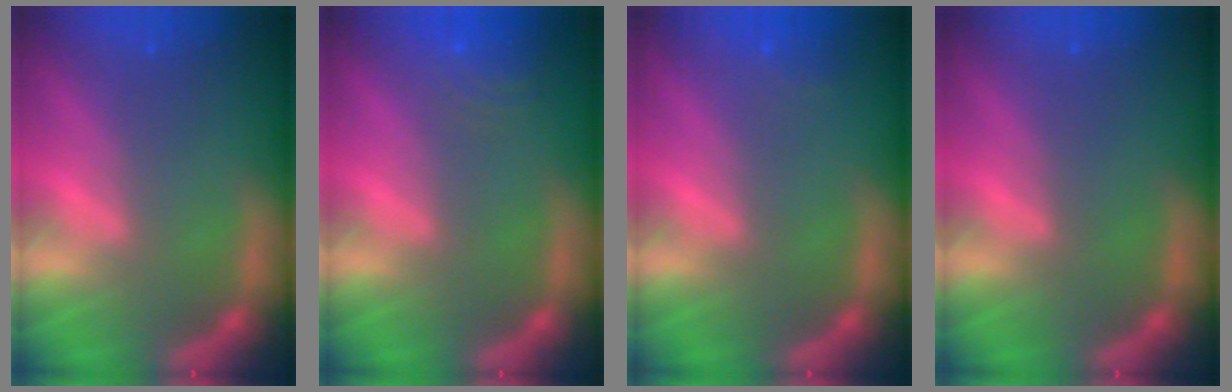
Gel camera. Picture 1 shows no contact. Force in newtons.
{"total": 4.5}
{"total": 1.4}
{"total": 0.0}